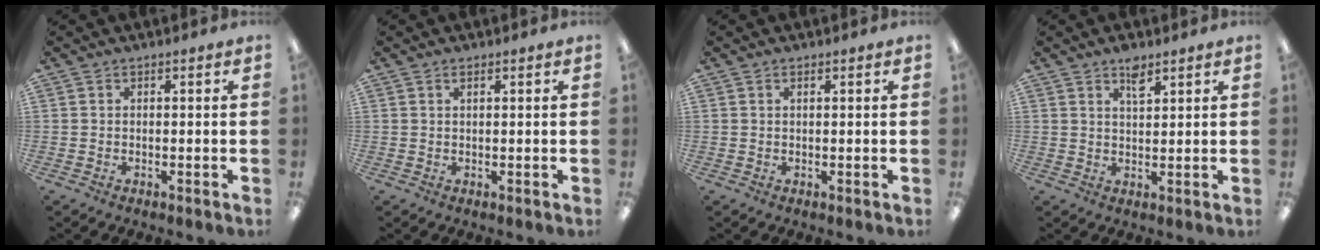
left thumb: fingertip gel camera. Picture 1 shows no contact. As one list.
[{"total": 1.1, "force": [0.7, 0.5, 0.8], "torque": [-0.009, -0.002, 0.011]}, {"total": 0.8, "force": [0.5, 0.3, 0.5], "torque": [-0.012, 0.002, 0.010]}, {"total": 4.2, "force": [3.0, 1.6, 2.5], "torque": [-0.040, -0.009, 0.051]}]